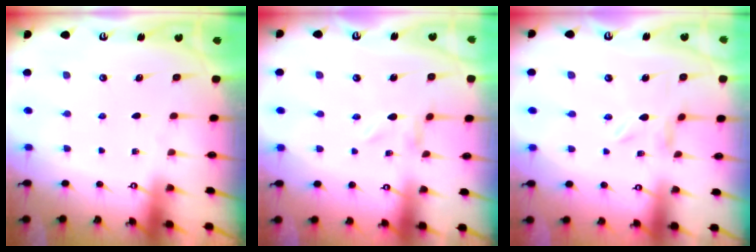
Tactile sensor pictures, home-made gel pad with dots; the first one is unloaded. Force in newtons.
{"total": 0.0}
{"total": 0.8, "press": 0.8, "slide": 0.2}